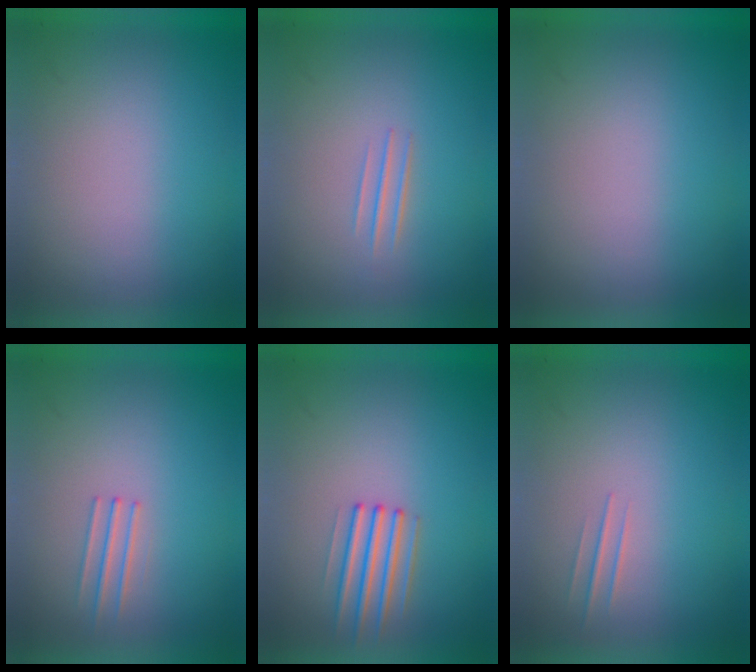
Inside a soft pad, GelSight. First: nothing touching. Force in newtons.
{"total": 1.0}
{"total": 0.0}
{"total": 1.2}
{"total": 2.1}
{"total": 1.2}